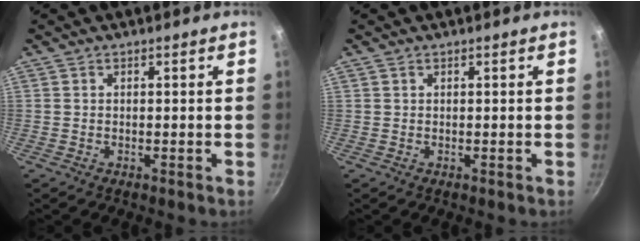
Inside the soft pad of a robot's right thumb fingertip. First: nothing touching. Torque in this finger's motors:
{"motor_torque": [-0.09, -0.27, -0.32, 0.15, 0.04]}